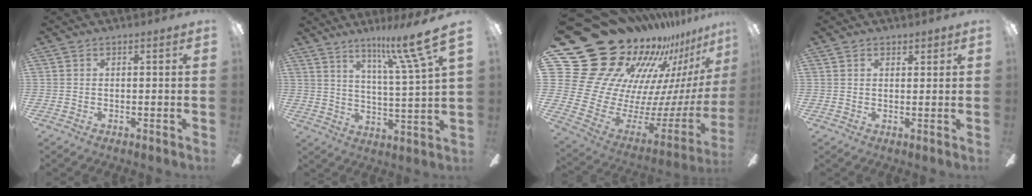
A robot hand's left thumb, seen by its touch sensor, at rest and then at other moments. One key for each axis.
{"total": 13.7, "fx": 9.6, "fy": 0.7, "fz": 9.7, "tx": -0.162, "ty": -0.052, "tz": 0.147}
{"total": 29.9, "fx": 20.0, "fy": 16.5, "fz": 14.9, "tx": -0.229, "ty": -0.208, "tz": 0.429}
{"total": 1.6, "fx": 1.2, "fy": 1.0, "fz": 0.4, "tx": 0.000, "ty": -0.002, "tz": 0.021}